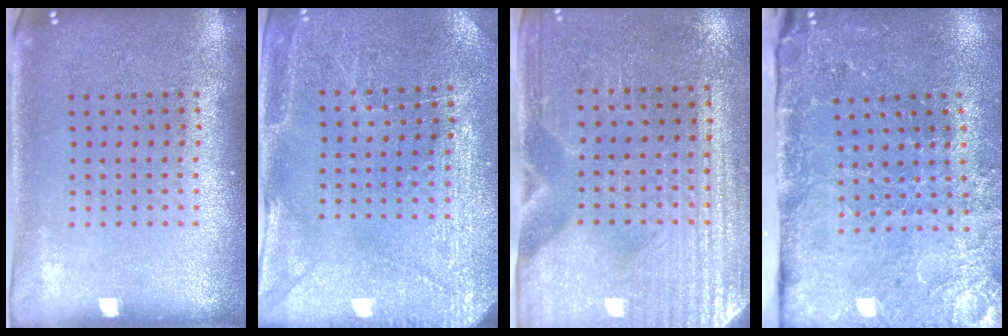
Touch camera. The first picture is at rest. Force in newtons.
{"total": 2.9, "press": 2.8, "slide": 0.5}
{"total": 3.2, "press": 2.9, "slide": 1.3}
{"total": 3.3, "press": 3.2, "slide": 0.7}